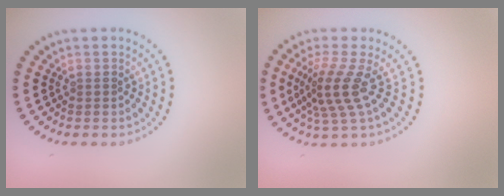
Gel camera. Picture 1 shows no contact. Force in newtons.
{"total": 3.8, "press": 2.7, "slide": 2.6}